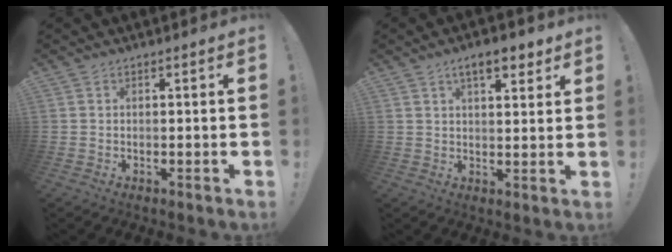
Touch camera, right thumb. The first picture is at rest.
{"total": 7.5, "force": [4.5, 2.9, 5.3], "torque": [-0.069, -0.016, 0.074]}